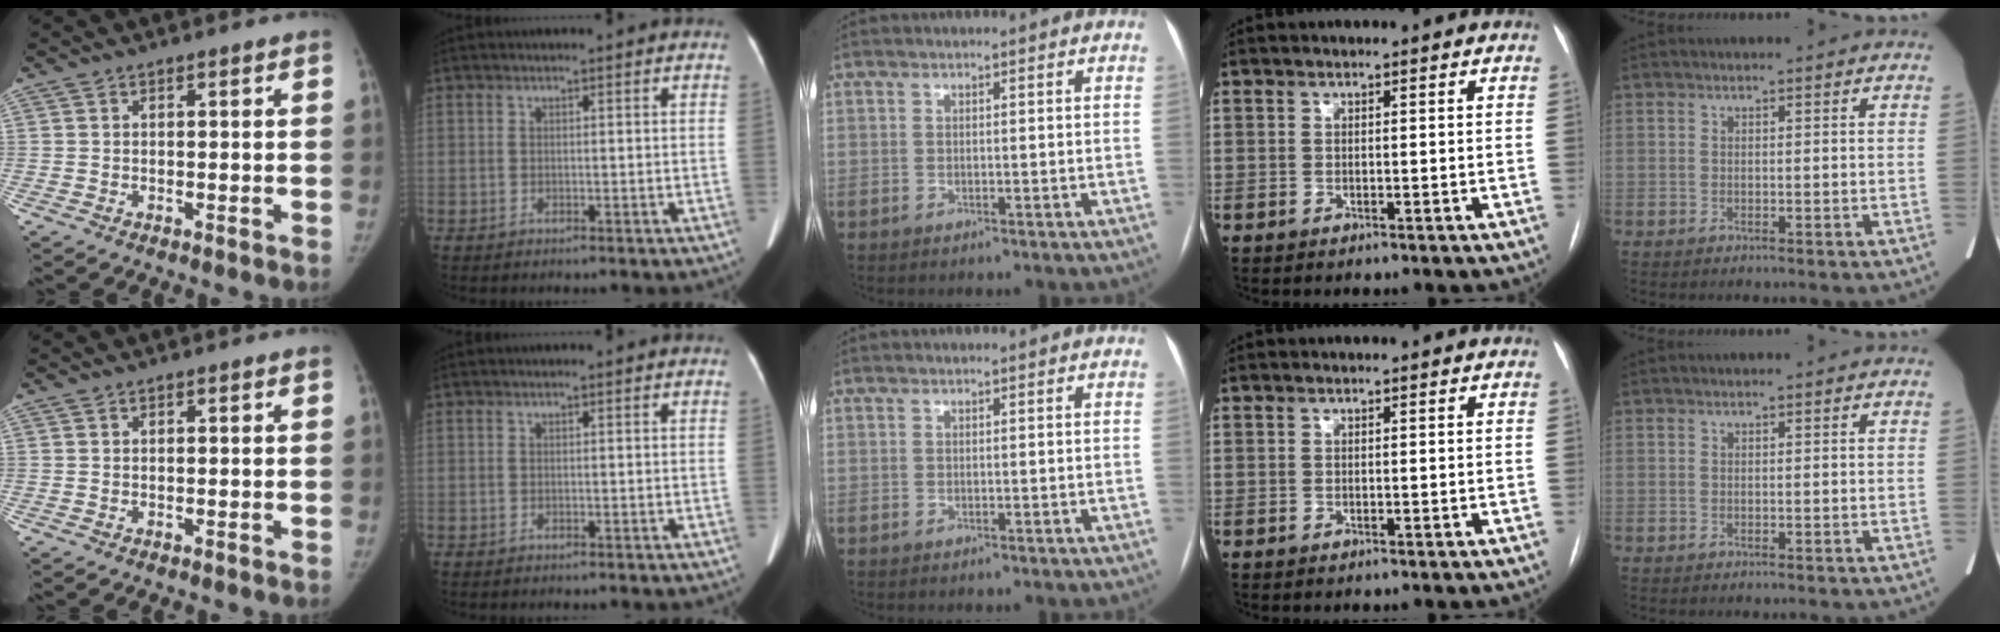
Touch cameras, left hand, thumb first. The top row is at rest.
{}